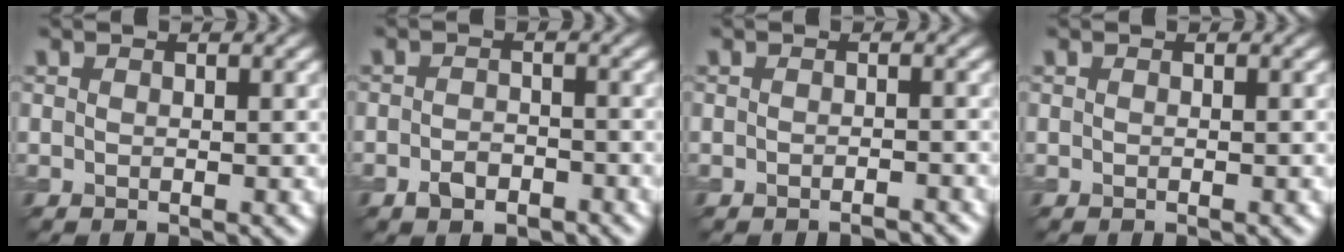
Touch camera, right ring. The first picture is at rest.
{"total": 2.2, "force": [-1.4, 1.4, 1.1], "torque": [-0.017, 0.002, -0.028]}
{"total": 1.2, "force": [-1.1, 0.2, 0.4], "torque": [-0.003, 0.001, -0.014]}
{"total": 0.0}